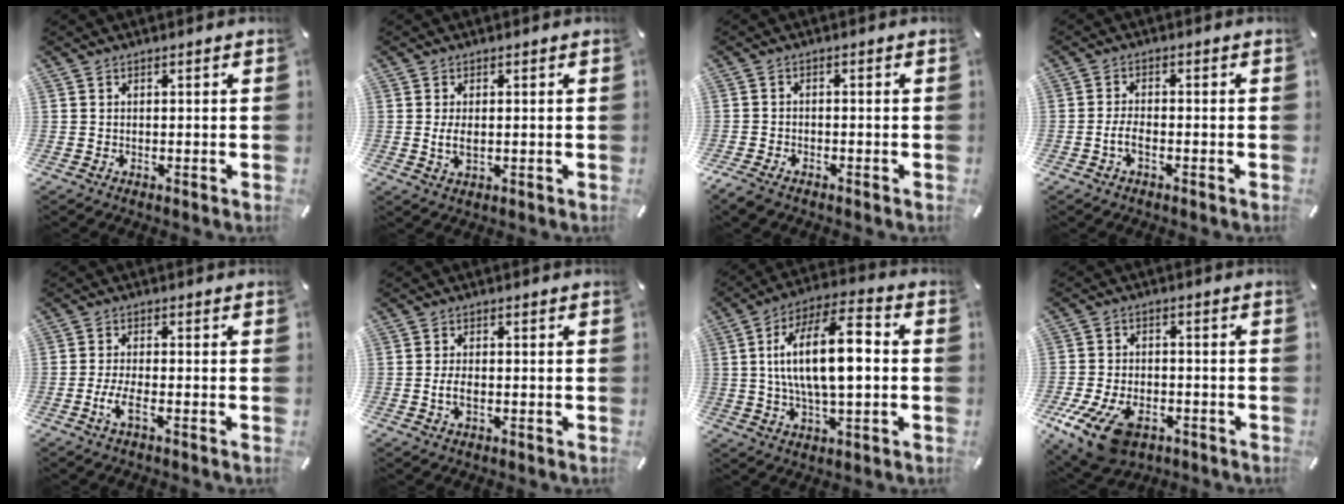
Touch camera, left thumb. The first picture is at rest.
{"total": 3.4, "force": [0.0, 1.7, 2.9], "torque": [-0.061, -0.005, -0.006]}
{"total": 2.8, "force": [-2.1, 1.4, 1.2], "torque": [-0.033, 0.006, -0.043]}
{"total": 3.8, "force": [-1.6, 1.5, 3.0], "torque": [-0.065, 0.004, -0.031]}
{"total": 4.8, "force": [-2.0, 1.3, 4.2], "torque": [-0.097, -0.009, -0.039]}
{"total": 3.2, "force": [-0.8, 1.6, 2.7], "torque": [-0.061, 0.000, -0.017]}
{"total": 17.2, "force": [1.1, 7.2, 15.6], "torque": [-0.279, 0.009, 0.017]}
{"total": 13.9, "force": [-7.4, 8.1, 8.7], "torque": [-0.179, 0.032, -0.127]}